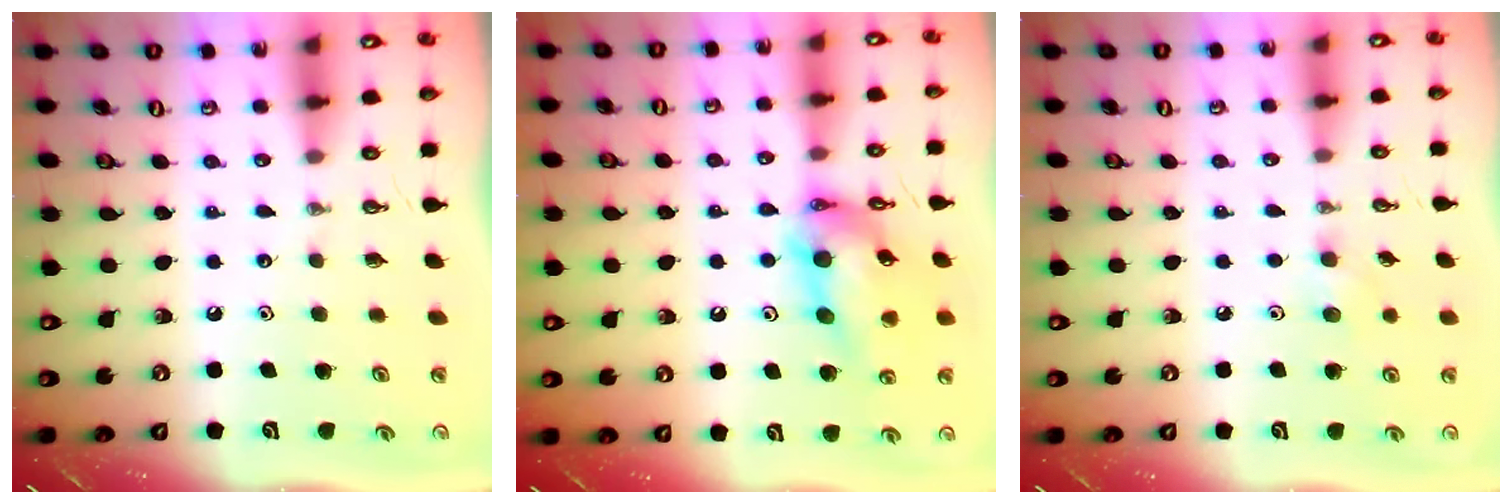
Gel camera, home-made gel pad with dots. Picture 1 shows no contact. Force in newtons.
{"total": 15.6, "press": 15.5, "slide": 1.2}
{"total": 5.6, "press": 5.4, "slide": 1.5}